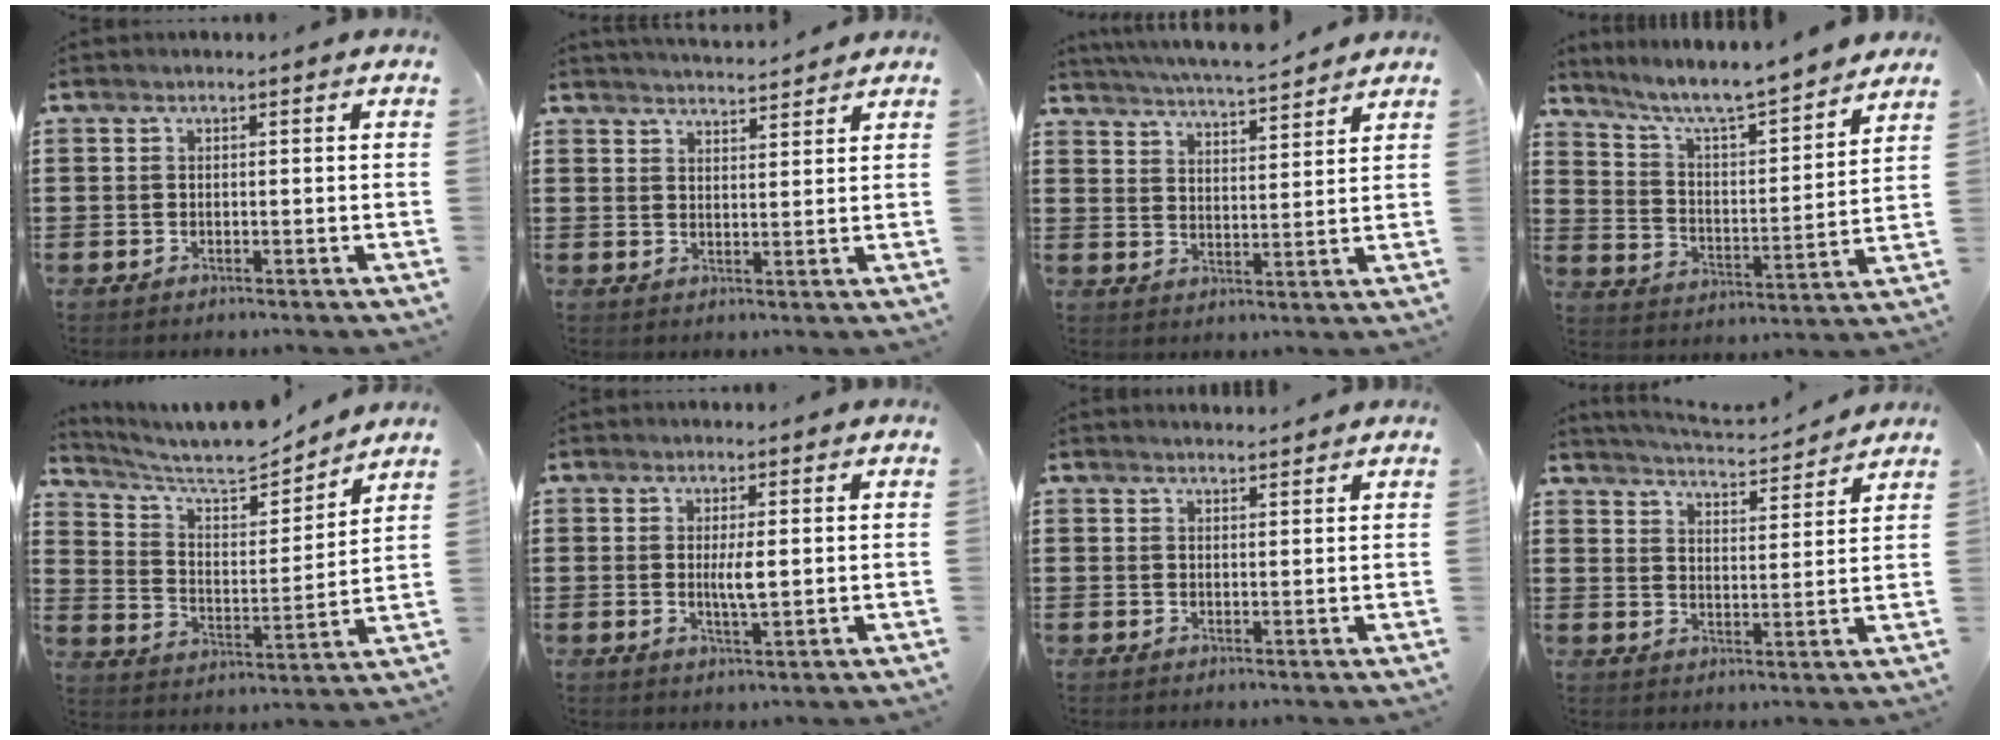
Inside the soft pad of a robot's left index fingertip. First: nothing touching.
{"total": 3.0, "force": [3.0, -0.1, 0.2], "torque": [-0.013, -0.011, 0.054]}
{"total": 4.9, "force": [4.7, -0.1, 1.1], "torque": [-0.042, -0.029, 0.080]}
{"total": 6.7, "force": [6.0, 0.2, 3.0], "torque": [-0.083, -0.047, 0.097]}
{"total": 8.6, "force": [7.8, 1.6, 3.1], "torque": [-0.095, -0.053, 0.135]}
{"total": 3.3, "force": [0.3, 0.5, 3.2], "torque": [-0.061, -0.004, 0.005]}
{"total": 1.3, "force": [1.3, 0.1, 0.1], "torque": [-0.004, 0.002, 0.026]}
{"total": 4.0, "force": [4.0, -0.3, 0.7], "torque": [-0.033, -0.029, 0.065]}